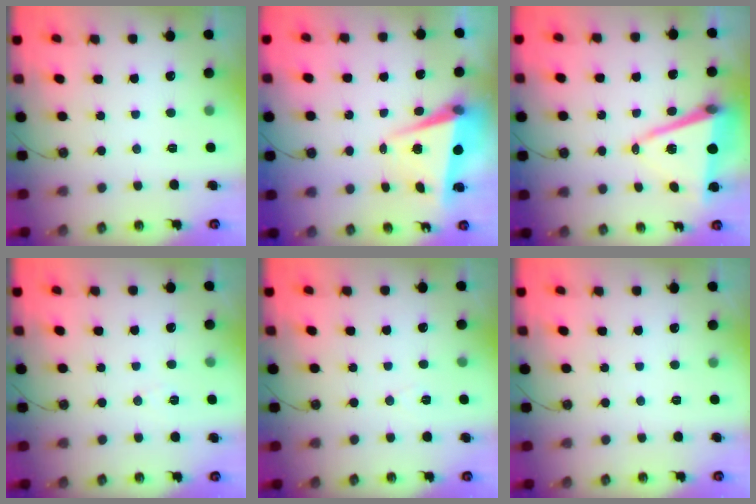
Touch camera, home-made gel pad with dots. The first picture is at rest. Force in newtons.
{"total": 5.2, "press": 5.1, "slide": 1.3}
{"total": 11.0, "press": 10.2, "slide": 4.1}
{"total": 4.5, "press": 3.2, "slide": 3.1}
{"total": 5.3, "press": 2.9, "slide": 4.4}
{"total": 0.0}